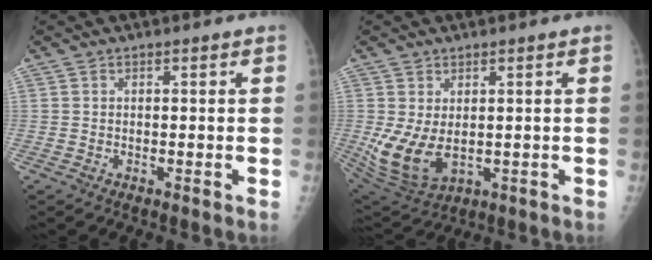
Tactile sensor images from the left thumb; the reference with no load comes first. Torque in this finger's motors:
{"motor_torque": [0.34, 0.38, 1.17, 0.02, 0.31]}